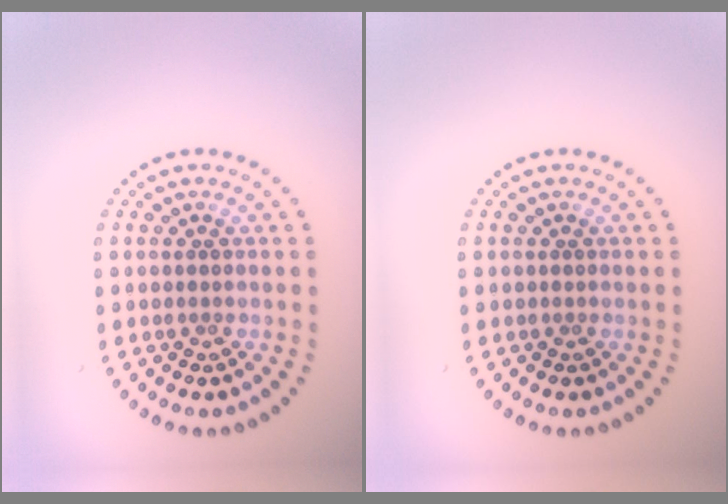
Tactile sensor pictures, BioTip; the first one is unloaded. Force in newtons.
{"total": 0.0}